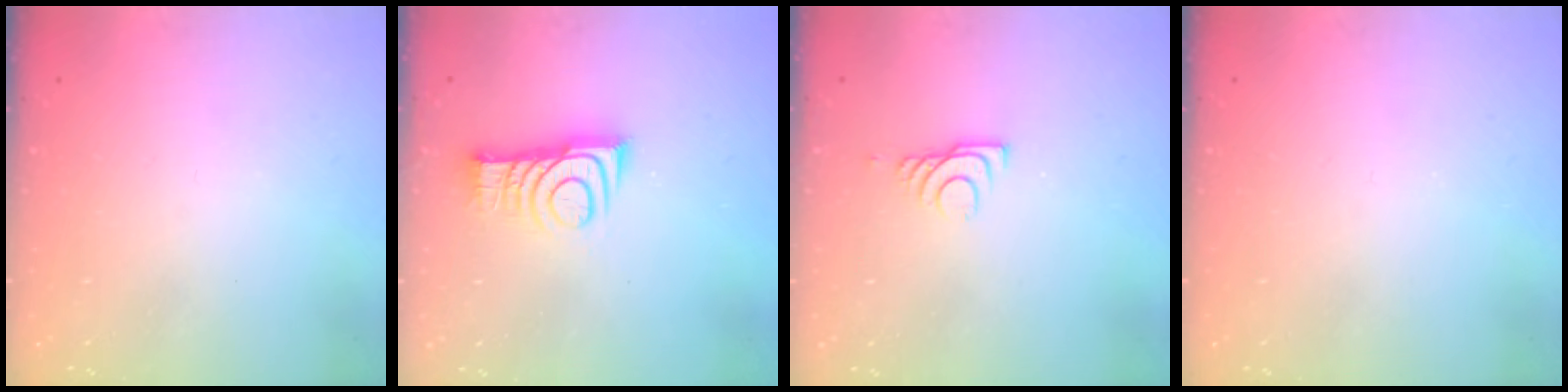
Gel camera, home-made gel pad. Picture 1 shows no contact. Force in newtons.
{"total": 9.6, "press": 9.6, "slide": 0.1}
{"total": 5.9, "press": 5.9, "slide": 0.9}
{"total": 0.0}